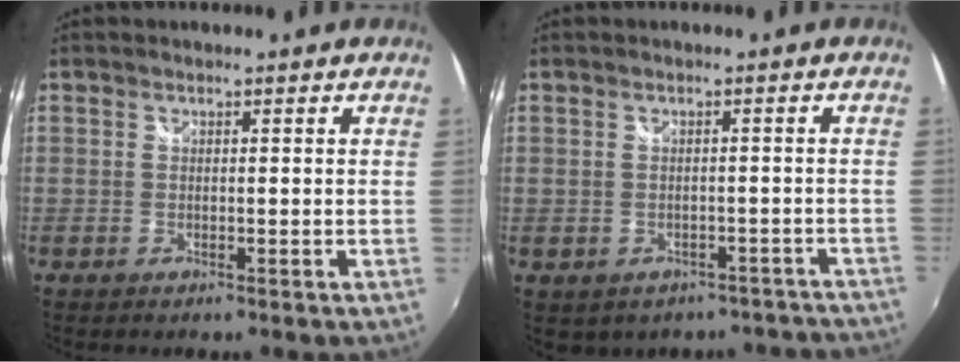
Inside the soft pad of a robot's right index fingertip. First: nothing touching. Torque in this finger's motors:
{"motor_torque": [-0.91, -0.66, -0.18, -0.10]}